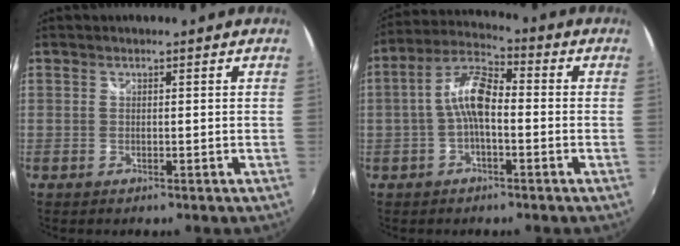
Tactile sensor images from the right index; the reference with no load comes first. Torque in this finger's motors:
{"motor_torque": [1.01, 0.07, 0.60, 0.15]}